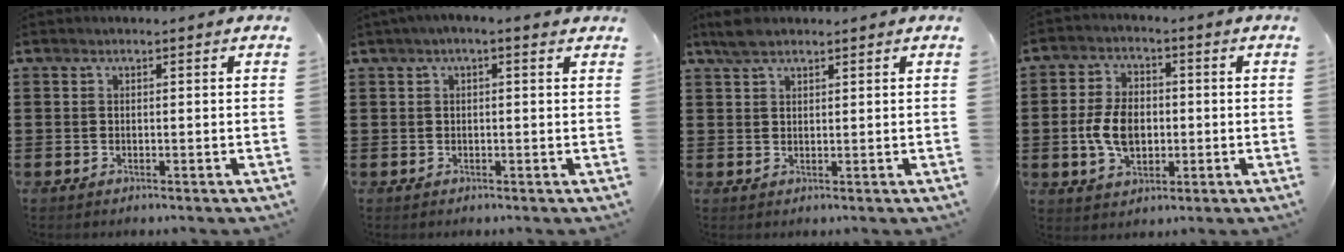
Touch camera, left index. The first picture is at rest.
{"total": 1.4, "force": [0.2, 0.2, 1.3], "torque": [-0.025, 0.000, 0.004]}
{"total": 3.2, "force": [2.4, 1.2, 1.7], "torque": [-0.039, 0.007, 0.044]}
{"total": 7.4, "force": [-0.9, 4.8, 5.5], "torque": [-0.121, 0.000, -0.024]}